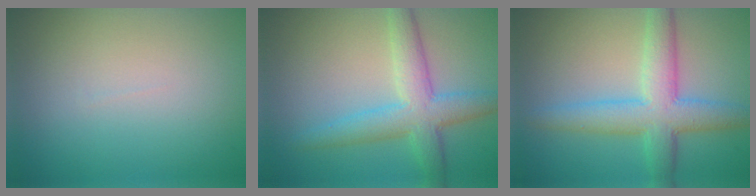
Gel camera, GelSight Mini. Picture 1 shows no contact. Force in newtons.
{"total": 5.3, "press": 5.3, "slide": 0.1}
{"total": 6.0, "press": 6.0, "slide": 0.1}